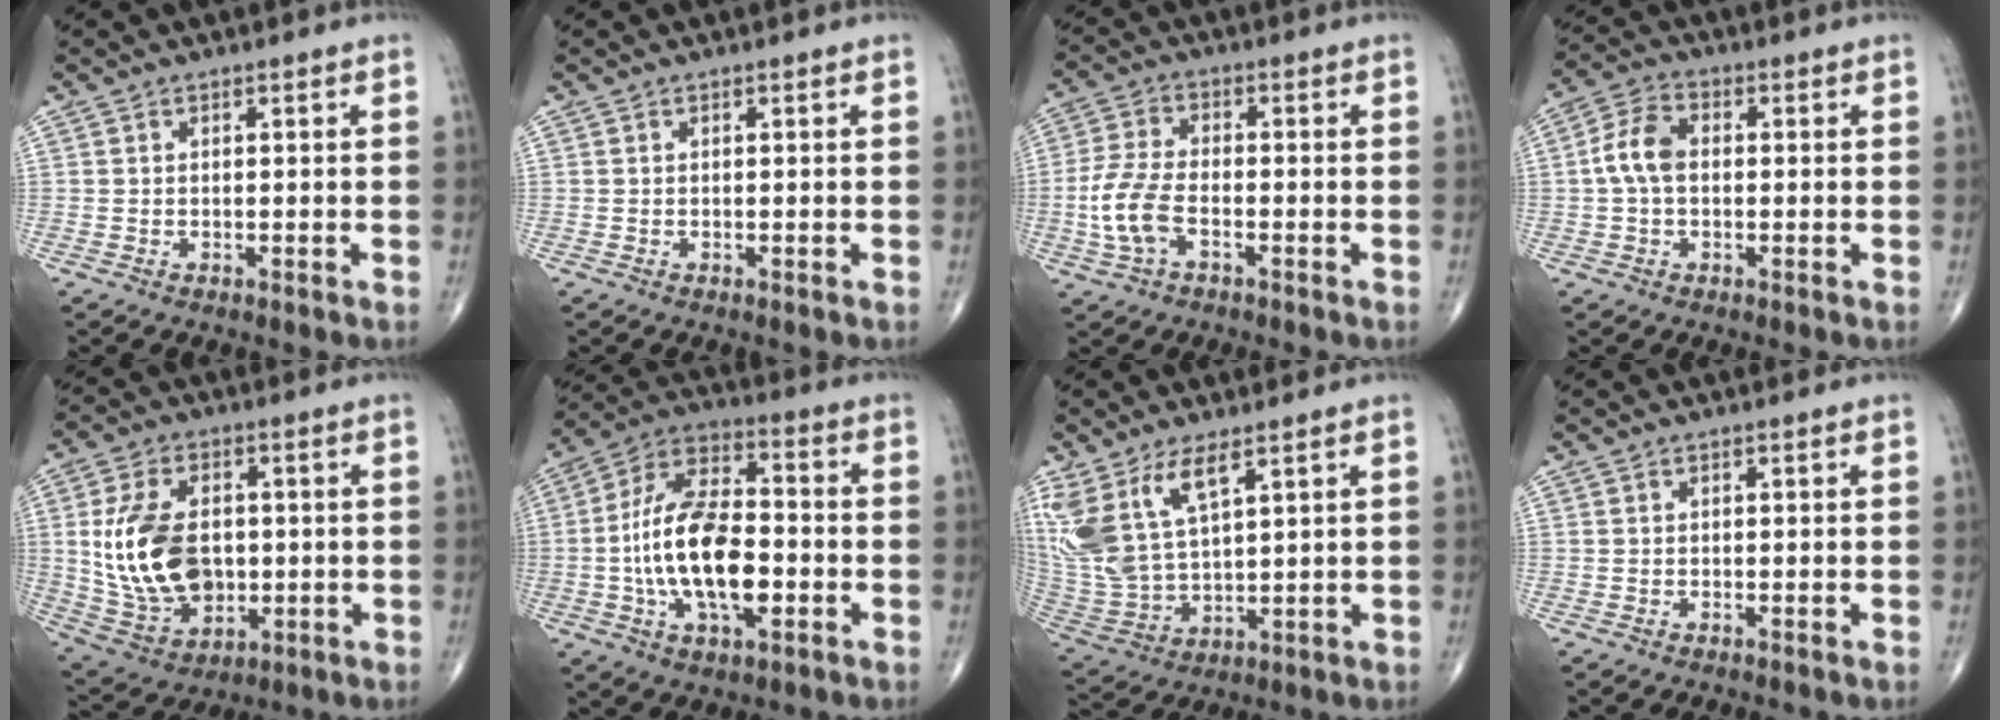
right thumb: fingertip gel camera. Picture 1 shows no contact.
{"total": 0.0}
{"total": 8.3, "force": [-2.5, 4.4, 6.6], "torque": [-0.152, 0.017, -0.051]}
{"total": 6.6, "force": [0.0, 4.3, 5.1], "torque": [-0.104, 0.021, -0.007]}
{"total": 16.6, "force": [0.6, 10.9, 12.5], "torque": [-0.222, -0.005, 0.028]}
{"total": 18.6, "force": [-2.9, 9.2, 15.9], "torque": [-0.289, 0.030, -0.053]}
{"total": 13.8, "force": [7.1, 5.7, 10.3], "torque": [-0.225, -0.027, 0.160]}
{"total": 0.0}